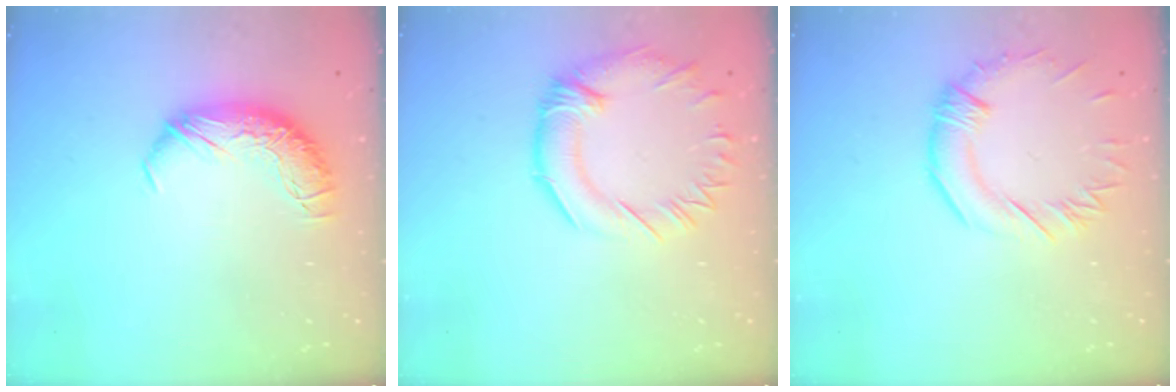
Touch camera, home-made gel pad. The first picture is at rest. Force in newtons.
{"total": 2.8, "press": 2.3, "slide": 1.5}
{"total": 1.0, "press": 0.6, "slide": 0.8}